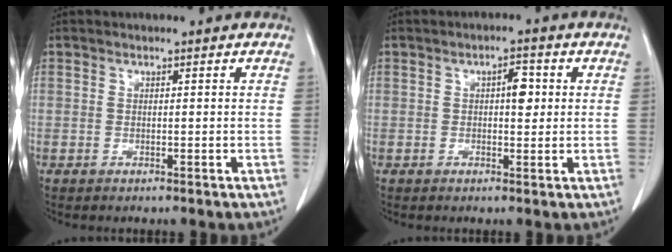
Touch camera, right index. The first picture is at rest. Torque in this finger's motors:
{"motor_torque": [0.08, 0.06, 0.08, 0.03]}